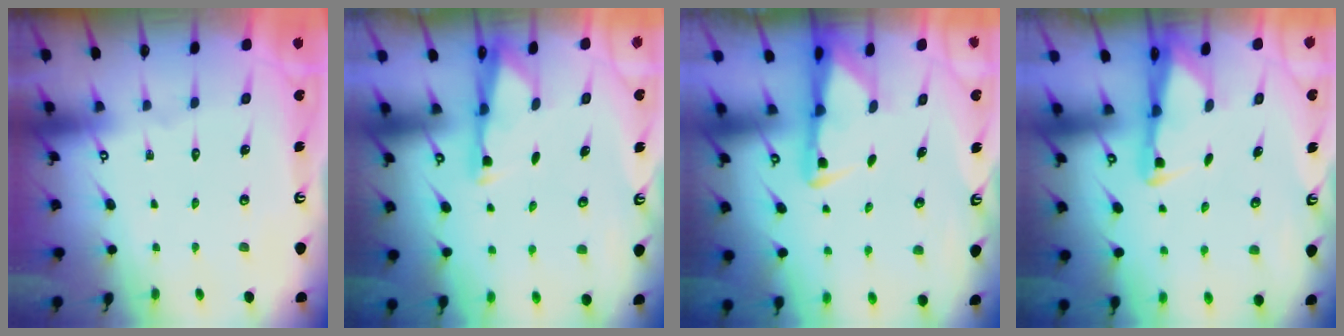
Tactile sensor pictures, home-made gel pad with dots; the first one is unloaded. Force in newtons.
{"total": 2.9, "press": 2.9, "slide": 0.6}
{"total": 2.9, "press": 2.8, "slide": 0.6}
{"total": 2.6, "press": 2.6, "slide": 0.5}